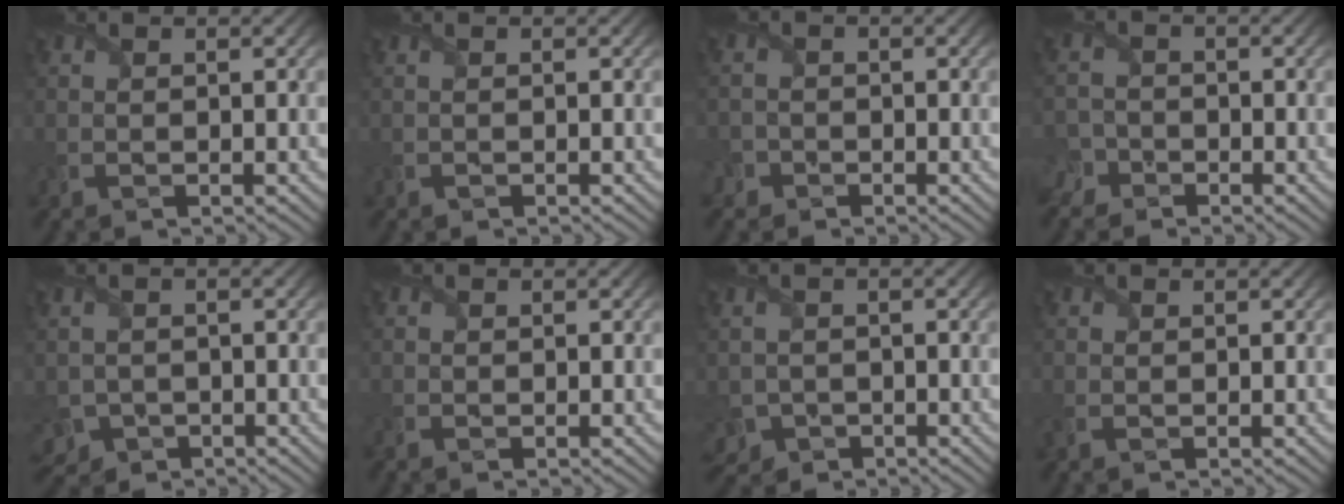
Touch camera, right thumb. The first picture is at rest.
{"total": 0.0}
{"total": 2.8, "force": [-1.3, 2.4, 0.3], "torque": [-0.011, -0.004, -0.038]}
{"total": 3.6, "force": [-2.7, 2.3, 0.6], "torque": [-0.011, 0.001, -0.062]}
{"total": 3.7, "force": [-1.6, 3.0, 1.4], "torque": [-0.043, -0.018, -0.032]}
{"total": 1.0, "force": [-0.3, 0.9, 0.2], "torque": [-0.004, -0.007, -0.006]}
{"total": 3.4, "force": [-1.5, 2.8, 1.1], "torque": [-0.035, -0.015, -0.032]}
{"total": 1.7, "force": [0.1, 1.4, 0.9], "torque": [-0.025, -0.002, 0.001]}